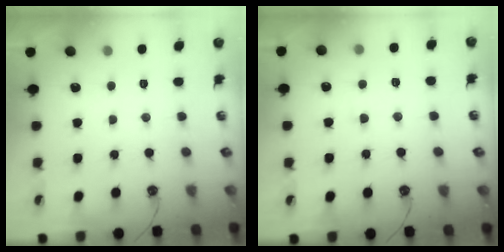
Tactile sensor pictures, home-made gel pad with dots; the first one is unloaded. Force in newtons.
{"total": 4.0, "press": 3.9, "slide": 0.9}